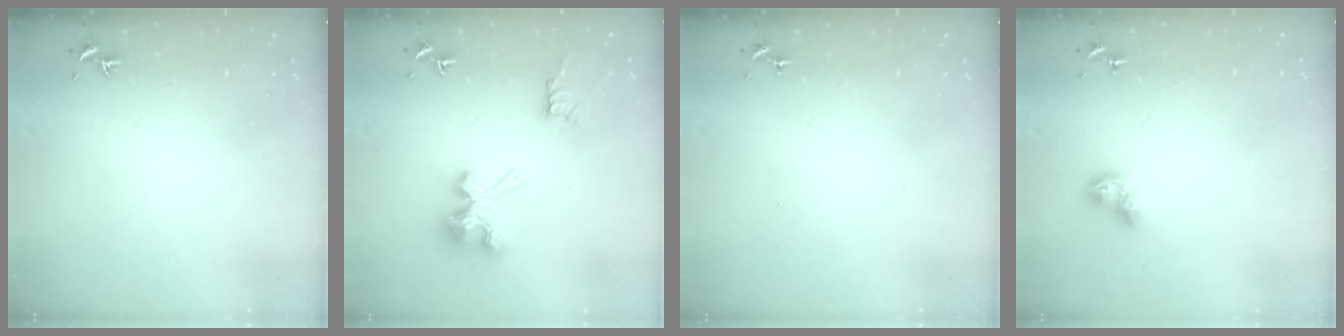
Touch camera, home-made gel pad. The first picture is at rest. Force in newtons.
{"total": 10.5, "press": 10.5, "slide": 0.1}
{"total": 0.0}
{"total": 6.6, "press": 6.6, "slide": 0.6}